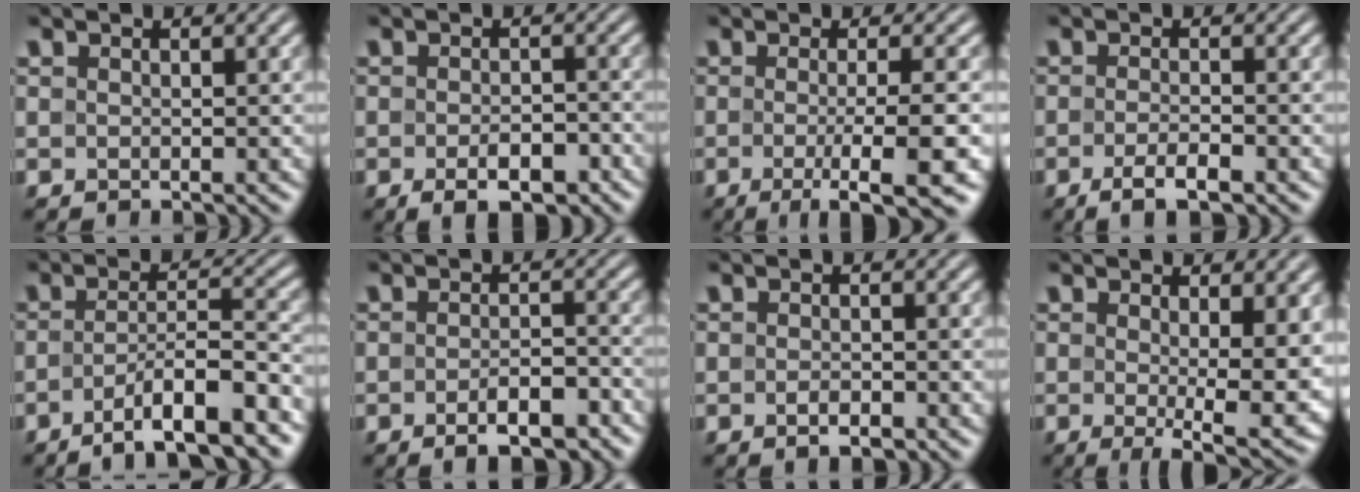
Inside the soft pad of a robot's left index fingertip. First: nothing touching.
{"total": 3.7, "force": [-1.8, 1.5, 2.8], "torque": [-0.041, -0.003, -0.026]}
{"total": 7.3, "force": [-2.4, 1.5, 6.8], "torque": [-0.088, -0.012, -0.037]}
{"total": 3.1, "force": [-1.6, 0.8, 2.6], "torque": [-0.047, 0.000, -0.031]}
{"total": 8.7, "force": [-5.1, 2.1, 6.8], "torque": [-0.092, 0.001, -0.083]}
{"total": 4.1, "force": [-2.3, 1.4, 3.1], "torque": [-0.049, -0.001, -0.032]}
{"total": 1.4, "force": [-0.8, 0.5, 1.1], "torque": [-0.022, -0.002, -0.013]}
{"total": 7.2, "force": [0.0, 1.8, 7.0], "torque": [-0.103, -0.022, 0.006]}